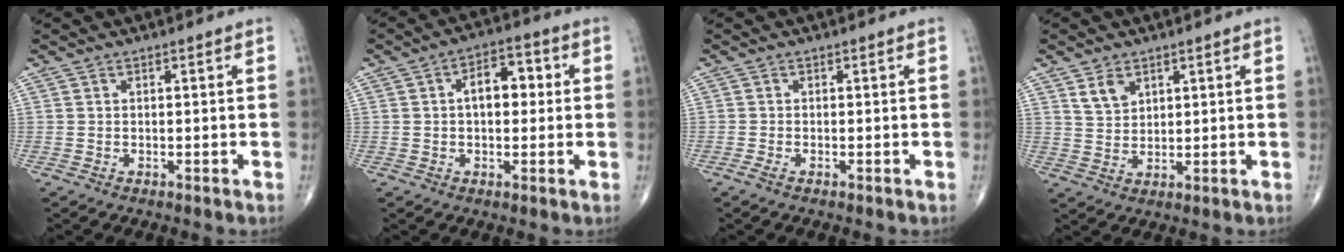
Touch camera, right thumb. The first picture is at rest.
{"total": 7.4, "force": [0.9, 4.4, 5.9], "torque": [-0.069, 0.020, 0.007]}
{"total": 0.8, "force": [-0.5, 0.2, 0.6], "torque": [-0.020, -0.003, -0.014]}
{"total": 4.1, "force": [2.5, 2.6, 2.0], "torque": [-0.025, -0.017, 0.054]}